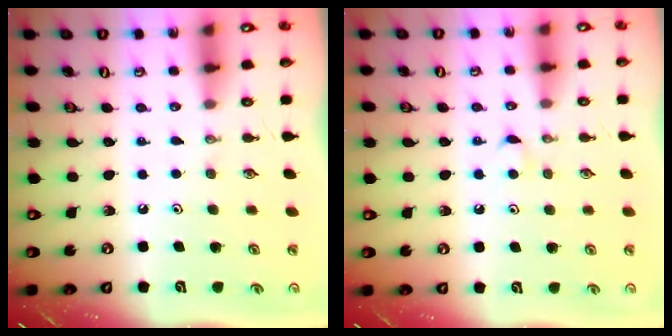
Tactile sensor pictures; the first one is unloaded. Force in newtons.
{"total": 3.7, "press": 3.6, "slide": 0.5}